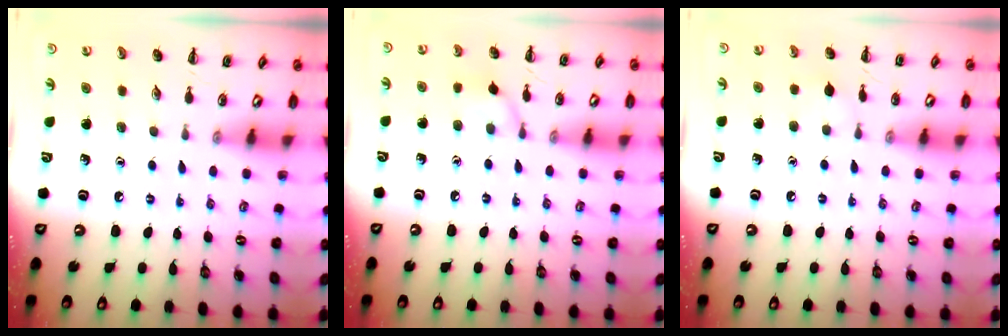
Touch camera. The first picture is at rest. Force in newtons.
{"total": 6.6, "press": 6.4, "slide": 1.4}
{"total": 4.5, "press": 4.2, "slide": 1.6}